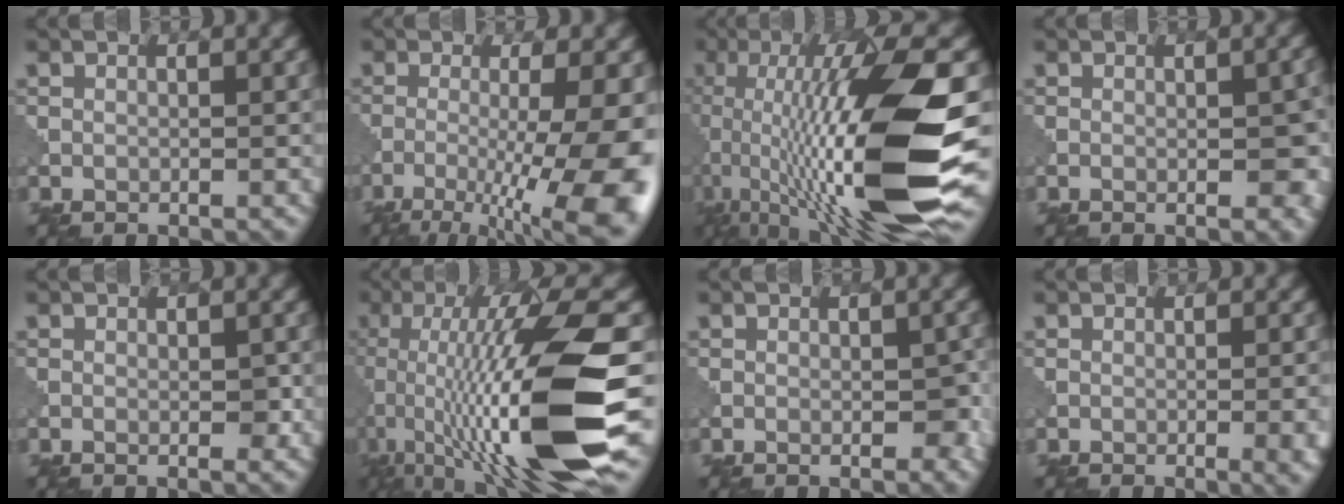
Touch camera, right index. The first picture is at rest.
{"total": 11.9, "force": [-4.1, 3.4, 10.7], "torque": [-0.168, -0.021, -0.053]}
{"total": 16.0, "force": [-1.3, 4.6, 15.3], "torque": [-0.267, 0.003, -0.019]}
{"total": 3.8, "force": [-0.5, 1.4, 3.5], "torque": [-0.038, -0.002, -0.005]}
{"total": 1.3, "force": [-0.2, 0.5, 1.2], "torque": [-0.018, -0.003, -0.003]}
{"total": 15.4, "force": [-2.9, 3.8, 14.7], "torque": [-0.254, 0.003, -0.040]}
{"total": 2.3, "force": [-0.6, 1.2, 1.9], "torque": [-0.019, 0.001, -0.007]}
{"total": 4.3, "force": [-0.7, 1.7, 3.9], "torque": [-0.029, 0.000, -0.006]}